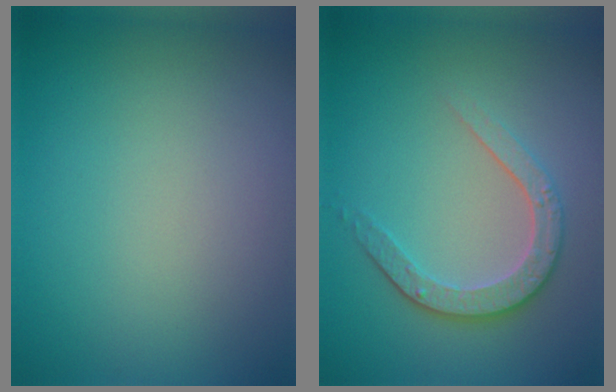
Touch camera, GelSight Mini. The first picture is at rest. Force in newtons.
{"total": 3.5, "press": 2.7, "slide": 2.2}